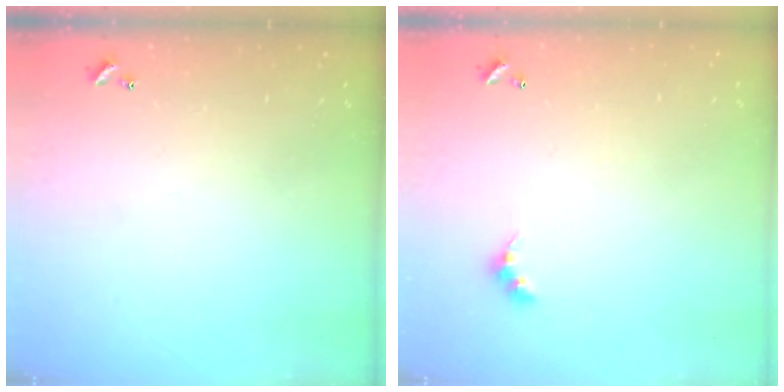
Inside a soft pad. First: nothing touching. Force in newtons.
{"total": 2.4, "press": 2.4, "slide": 0.5}